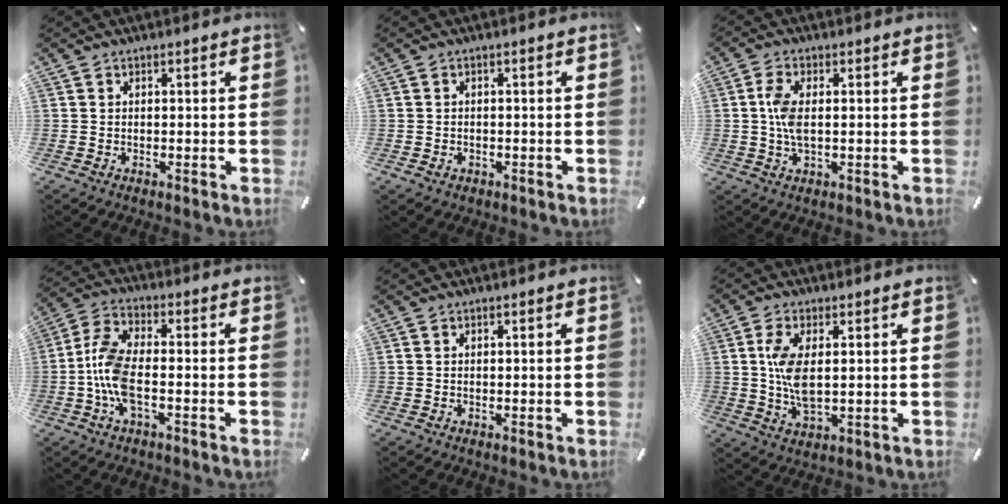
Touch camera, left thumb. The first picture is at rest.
{"total": 1.3, "force": [-0.5, 1.1, 0.4], "torque": [-0.010, 0.003, -0.012]}
{"total": 5.6, "force": [0.3, 2.4, 5.1], "torque": [-0.119, -0.002, 0.000]}
{"total": 9.1, "force": [-2.2, 3.9, 7.9], "torque": [-0.176, -0.006, -0.041]}
{"total": 0.0}
{"total": 8.0, "force": [1.0, 3.7, 7.0], "torque": [-0.154, -0.006, 0.012]}